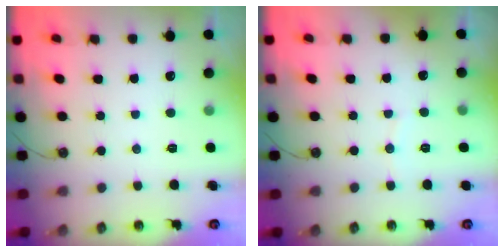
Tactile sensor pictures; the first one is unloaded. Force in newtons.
{"total": 2.5, "press": 2.5, "slide": 0.4}